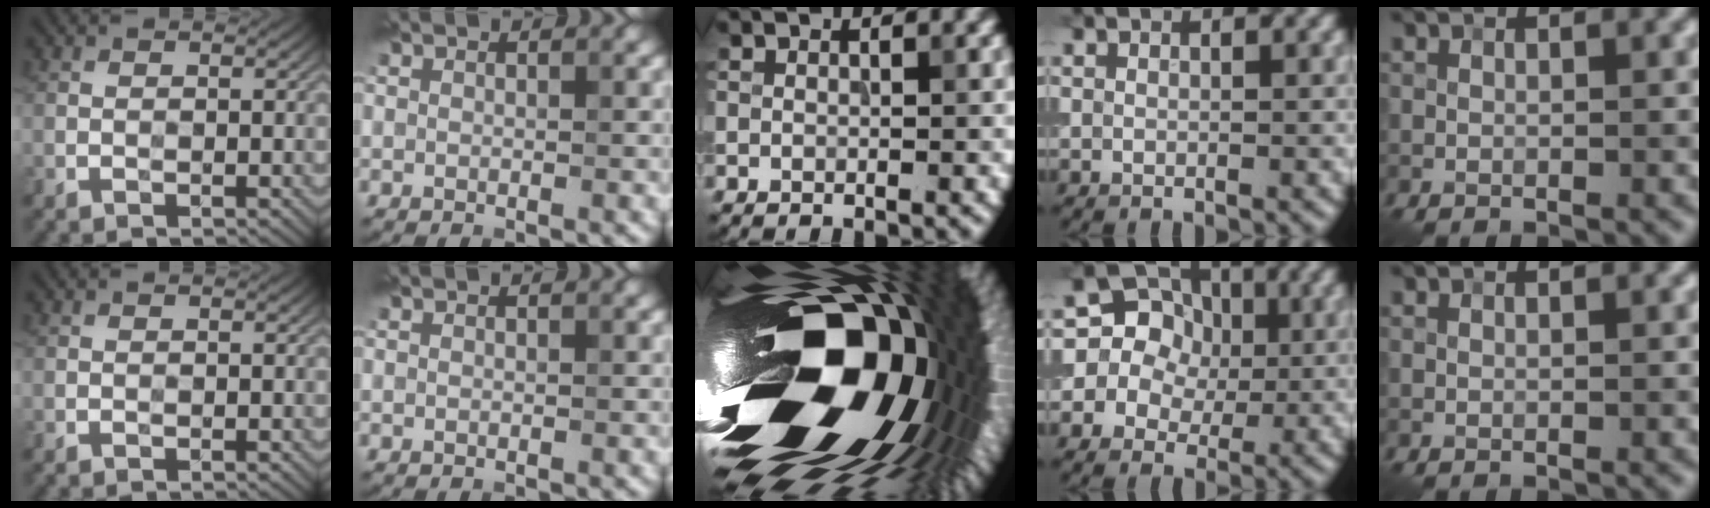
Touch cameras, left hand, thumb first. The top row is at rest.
{"middle": {"total": 22.5, "force": [-2.8, 12.0, 18.8], "torque": [-0.320, -0.057, -0.062]}, "ring": {"total": 10.6, "force": [2.7, 9.4, 3.9], "torque": [-0.097, 0.048, 0.030]}}